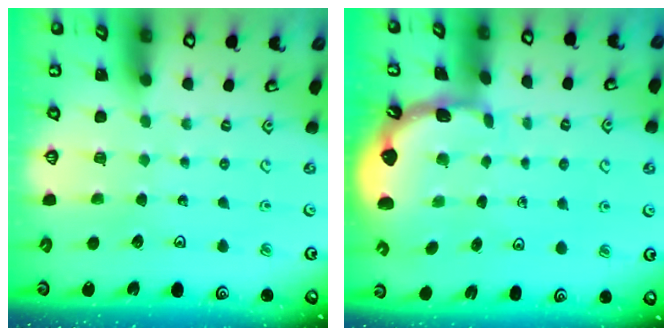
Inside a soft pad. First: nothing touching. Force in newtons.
{"total": 1.5, "press": 1.5, "slide": 0.2}